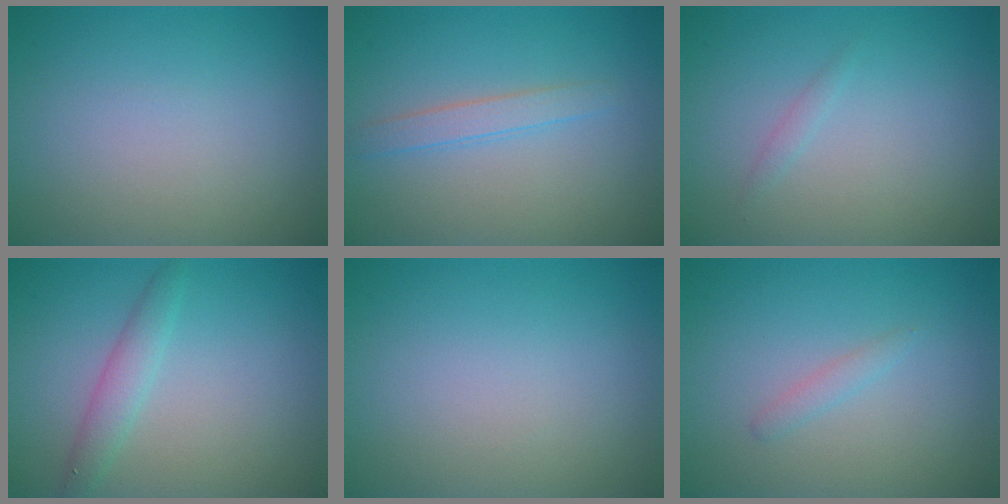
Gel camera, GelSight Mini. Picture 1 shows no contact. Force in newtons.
{"total": 1.7, "press": 1.7, "slide": 0.1}
{"total": 0.7, "press": 0.7, "slide": 0.0}
{"total": 2.1, "press": 2.1, "slide": 0.1}
{"total": 0.0}
{"total": 0.9, "press": 0.9, "slide": 0.0}